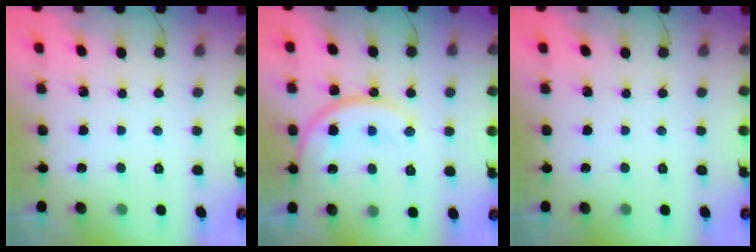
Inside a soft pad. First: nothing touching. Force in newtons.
{"total": 14.6, "press": 14.5, "slide": 1.7}
{"total": 0.0}